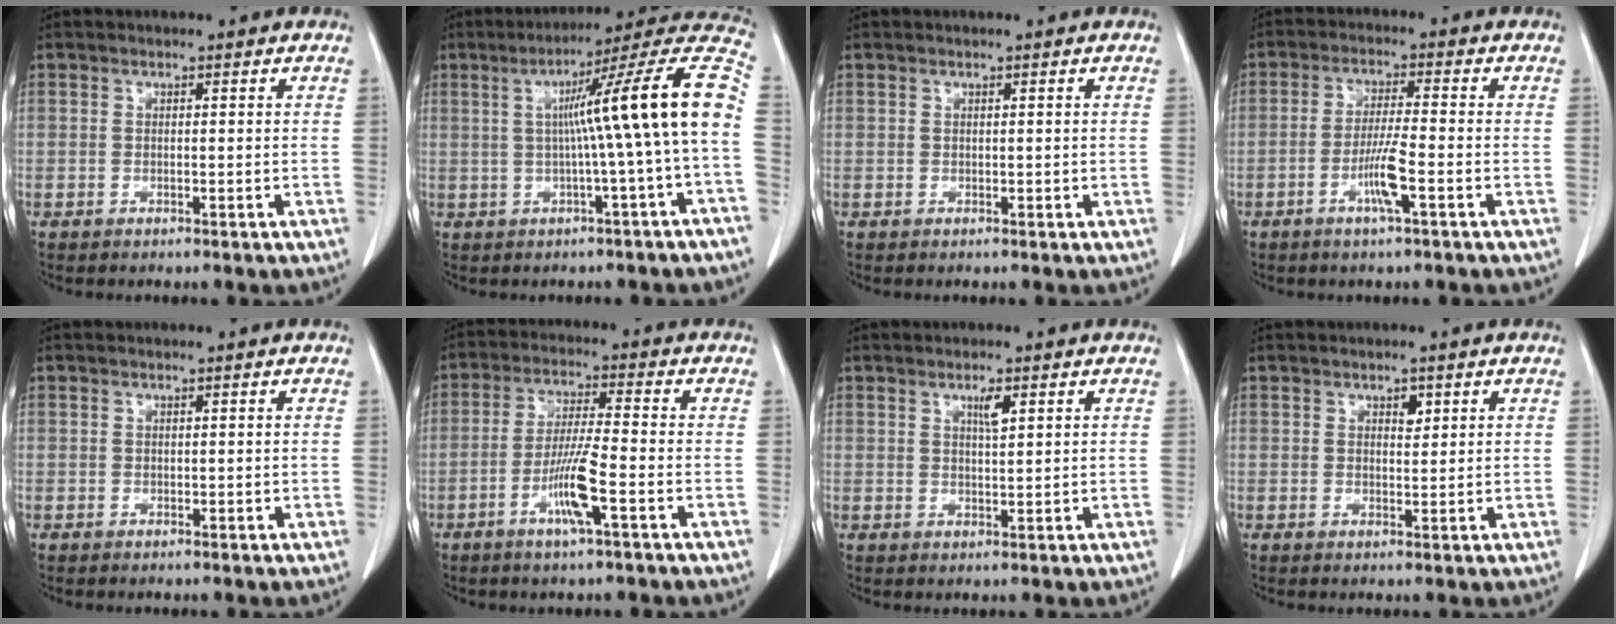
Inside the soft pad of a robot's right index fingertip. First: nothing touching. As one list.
[{"total": 16.0, "force": [0.3, -1.3, 16.0], "torque": [-0.214, 0.036, 0.000]}, {"total": 0.0}, {"total": 5.6, "force": [-2.3, -0.2, 5.1], "torque": [-0.099, -0.007, -0.046]}, {"total": 0.0}, {"total": 7.6, "force": [-3.1, -0.1, 6.9], "torque": [-0.137, -0.007, -0.061]}, {"total": 2.3, "force": [1.3, 0.5, 1.8], "torque": [-0.034, -0.002, 0.026]}, {"total": 1.7, "force": [1.0, 0.9, 1.0], "torque": [-0.012, -0.004, 0.017]}]